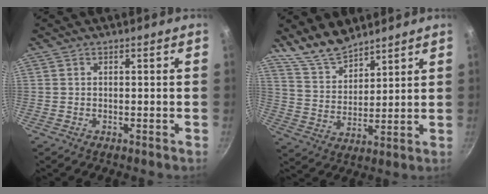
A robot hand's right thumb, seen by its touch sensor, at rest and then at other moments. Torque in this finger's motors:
{"motor_torque": [-1.23, 1.84, -0.69, 1.06, 0.02]}